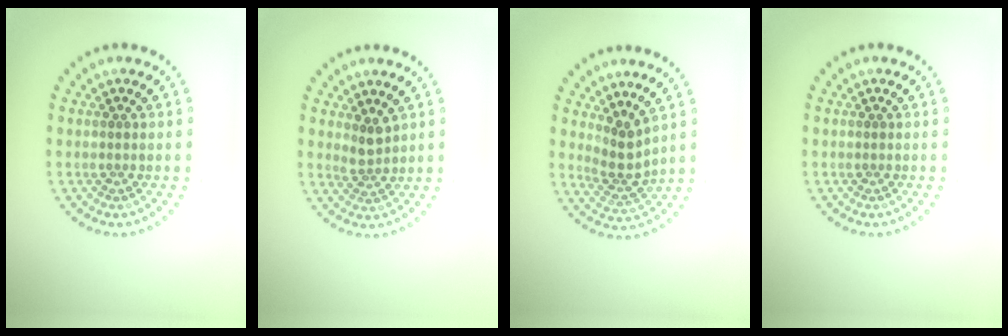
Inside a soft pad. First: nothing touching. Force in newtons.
{"total": 1.9, "press": 1.4, "slide": 1.2}
{"total": 2.8, "press": 1.9, "slide": 2.0}
{"total": 0.0}